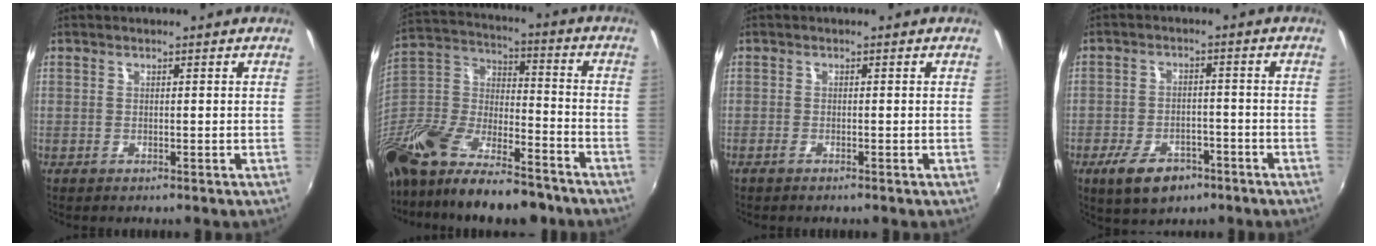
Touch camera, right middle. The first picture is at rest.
{"total": 23.7, "force": [-15.4, 10.2, 14.8], "torque": [-0.308, -0.021, -0.264]}
{"total": 1.2, "force": [-1.0, 0.2, 0.6], "torque": [-0.015, -0.003, -0.021]}
{"total": 9.2, "force": [-5.7, 4.9, 5.2], "torque": [-0.123, -0.009, -0.089]}